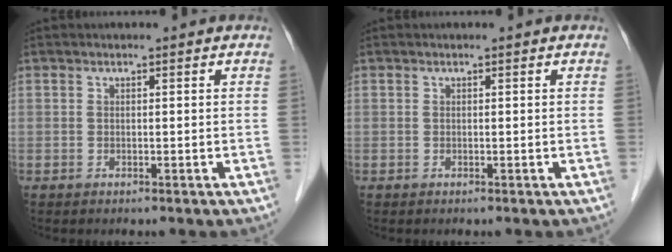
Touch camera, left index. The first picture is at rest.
{"total": 0.0}